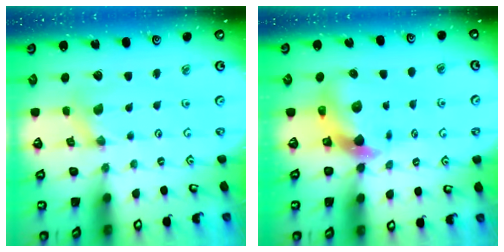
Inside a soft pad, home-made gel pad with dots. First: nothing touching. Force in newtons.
{"total": 6.9, "press": 6.8, "slide": 1.0}